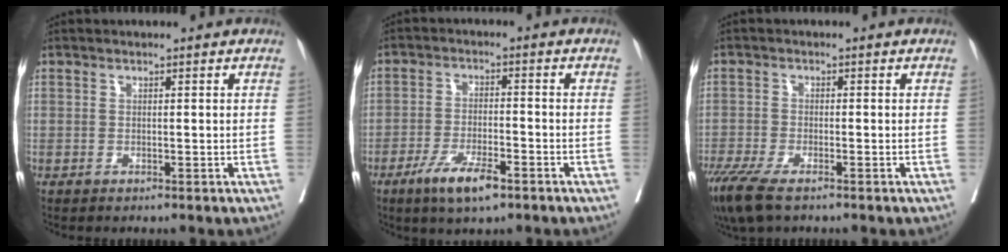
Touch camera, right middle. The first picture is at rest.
{"total": 7.1, "force": [-4.4, 1.6, 5.4], "torque": [-0.102, -0.009, -0.074]}
{"total": 7.3, "force": [-5.2, 1.9, 4.7], "torque": [-0.088, -0.018, -0.092]}